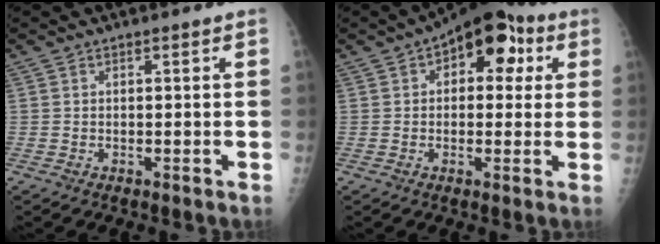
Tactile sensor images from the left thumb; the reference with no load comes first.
{"total": 11.9, "force": [4.0, 7.1, 8.6], "torque": [-0.065, 0.017, 0.046]}